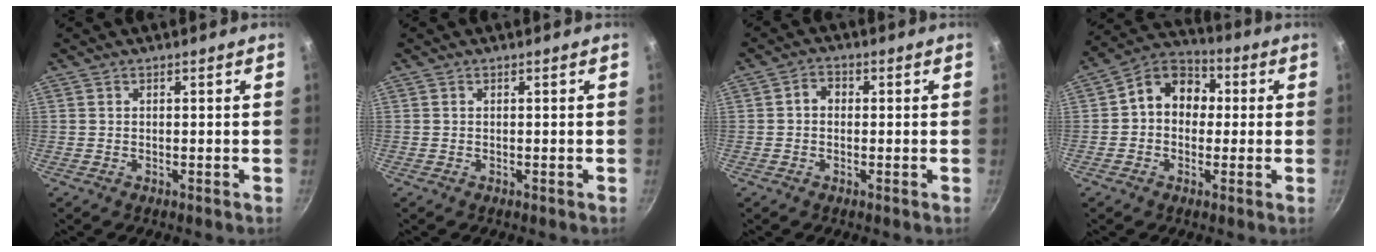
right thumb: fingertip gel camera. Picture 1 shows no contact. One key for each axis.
{"total": 0.0}
{"total": 2.9, "fx": 0.1, "fy": 2.3, "fz": 1.7, "tx": -0.020, "ty": 0.007, "tz": -0.005}
{"total": 10.7, "fx": 0.9, "fy": 8.6, "fz": 6.2, "tx": -0.057, "ty": 0.027, "tz": -0.010}